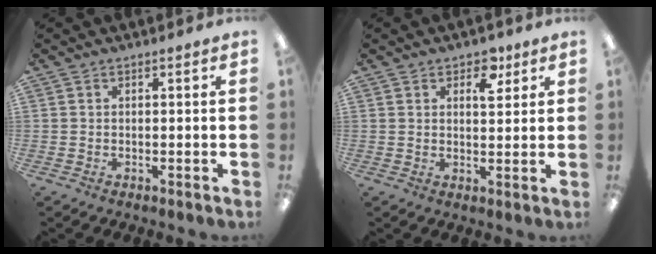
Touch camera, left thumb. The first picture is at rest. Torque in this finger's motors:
{"motor_torque": [-0.16, 0.09, -0.28, 0.09, 0.00]}